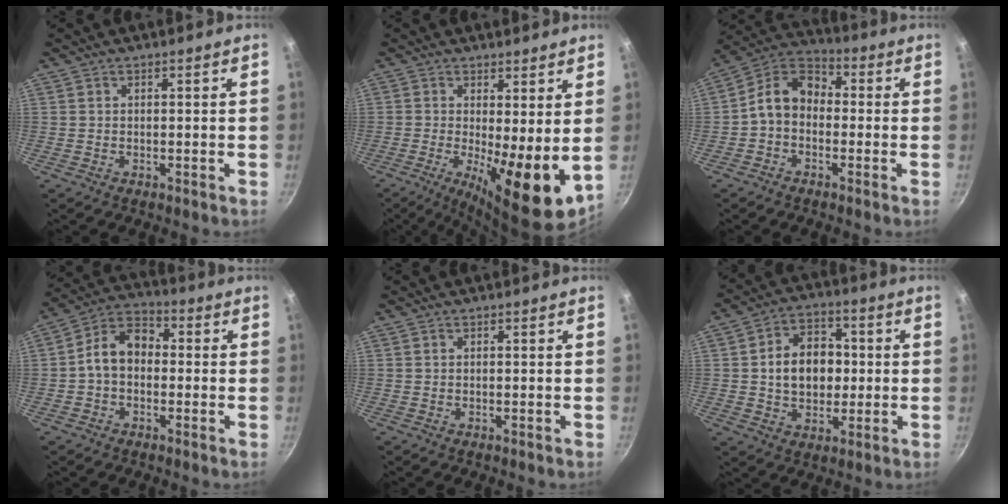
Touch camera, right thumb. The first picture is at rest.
{"total": 12.2, "force": [-0.4, 3.8, 11.6], "torque": [-0.168, -0.023, -0.003]}
{"total": 9.2, "force": [-1.1, 6.9, 5.9], "torque": [-0.086, 0.041, -0.044]}
{"total": 8.9, "force": [-0.6, 6.5, 6.1], "torque": [-0.084, 0.036, -0.031]}
{"total": 0.0}
{"total": 11.8, "force": [0.5, 9.0, 7.7], "torque": [-0.089, 0.017, 0.004]}